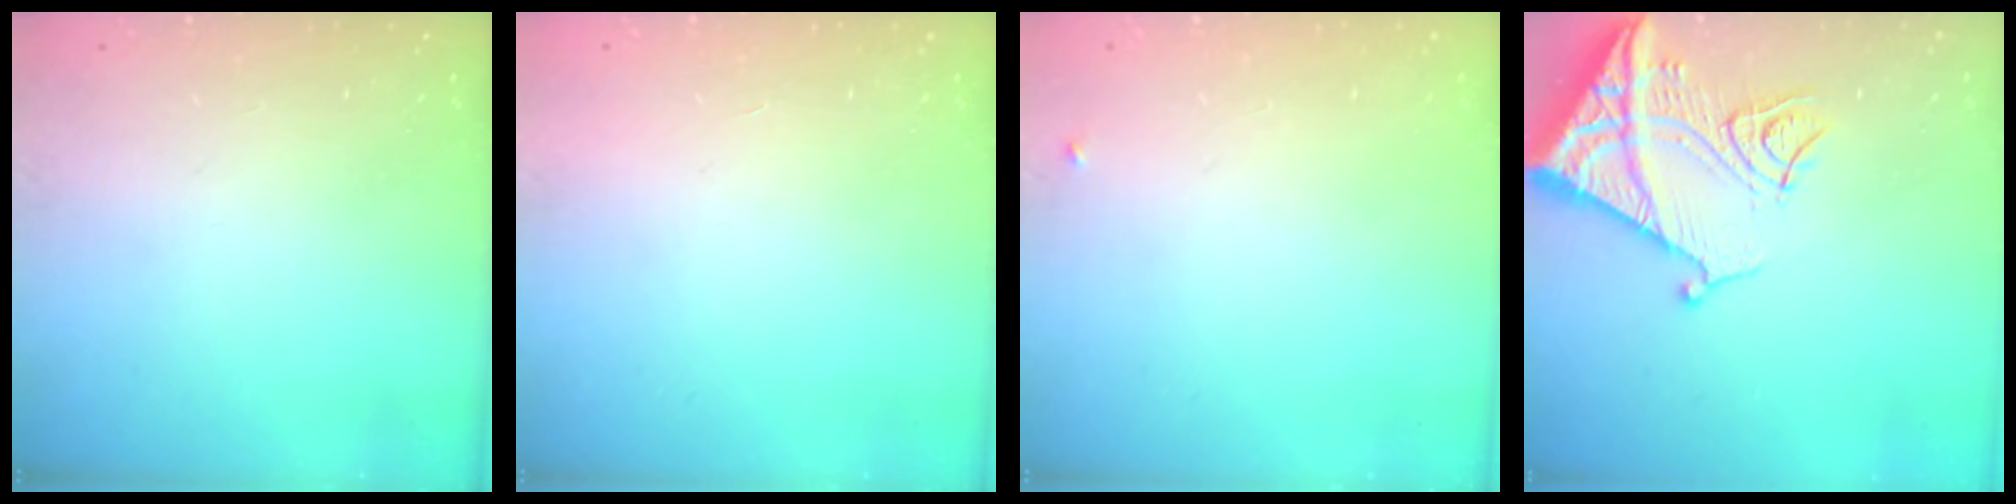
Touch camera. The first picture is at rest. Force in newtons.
{"total": 1.7, "press": 1.7, "slide": 0.1}
{"total": 3.5, "press": 3.4, "slide": 0.5}
{"total": 15.1, "press": 15.1, "slide": 1.5}